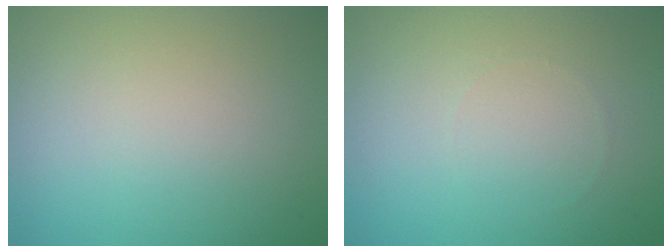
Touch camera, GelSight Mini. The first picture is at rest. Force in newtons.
{"total": 0.0}